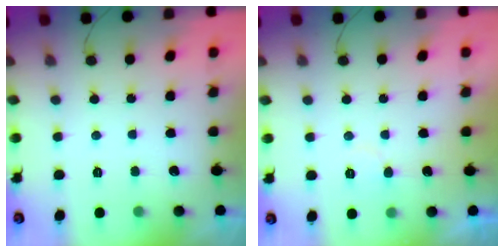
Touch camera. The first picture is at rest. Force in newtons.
{"total": 4.4, "press": 4.4, "slide": 0.4}